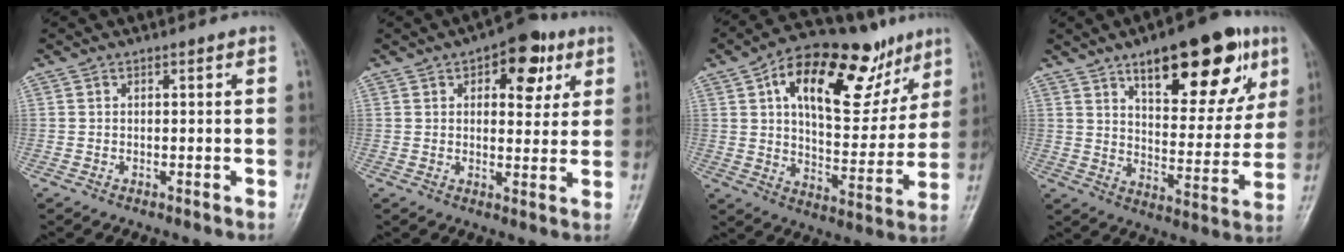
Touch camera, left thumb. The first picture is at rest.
{"total": 10.3, "force": [4.6, 5.6, 7.3], "torque": [-0.054, -0.009, 0.055]}
{"total": 23.9, "force": [12.1, 11.5, 17.0], "torque": [-0.215, -0.017, 0.193]}
{"total": 21.3, "force": [11.3, 9.0, 15.7], "torque": [-0.173, -0.040, 0.167]}